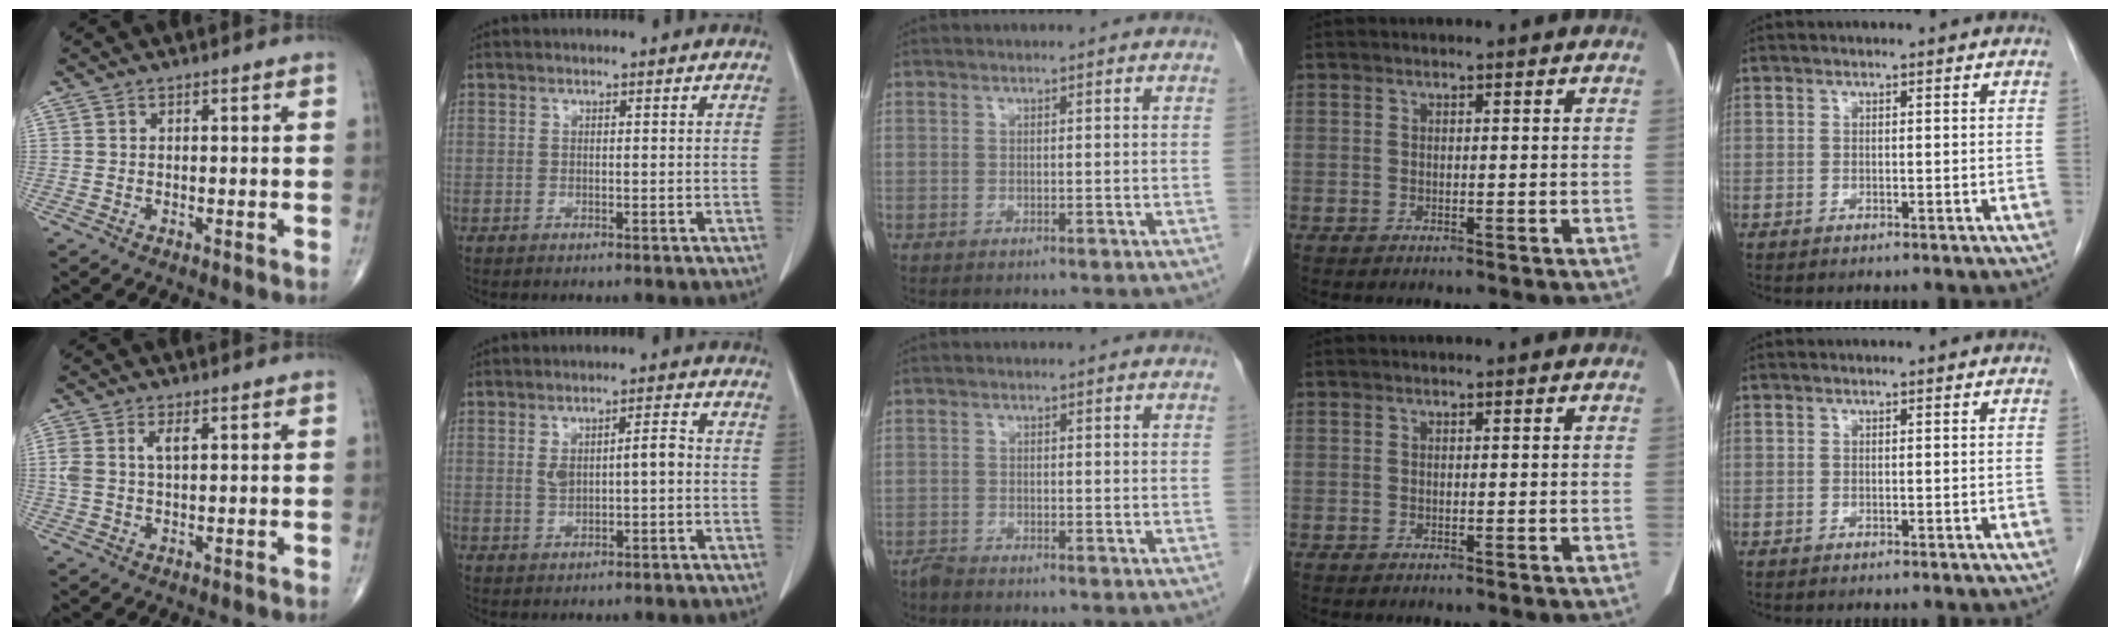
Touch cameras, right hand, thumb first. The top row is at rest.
{"thumb": {"total": 4.0, "force": [1.3, 1.9, 3.3], "torque": [-0.075, 0.009, 0.029]}, "index": {"total": 5.0, "force": [0.2, 1.6, 4.7], "torque": [-0.088, 0.017, 0.010]}, "middle": {"total": 1.3, "force": [-1.3, 0.0, 0.0], "torque": [-0.003, -0.003, -0.025]}}